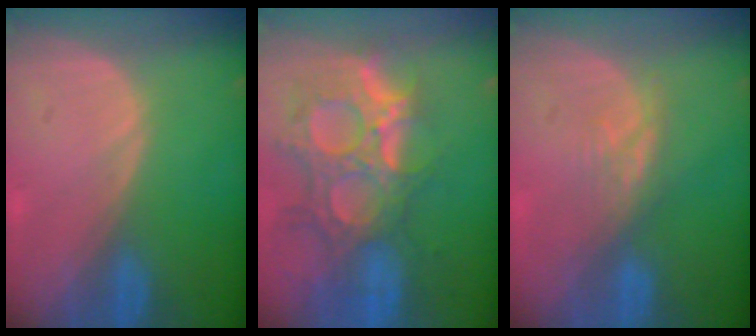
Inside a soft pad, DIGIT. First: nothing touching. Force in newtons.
{"total": 13.1, "press": 11.2, "slide": 6.8}
{"total": 3.3, "press": 3.2, "slide": 0.5}